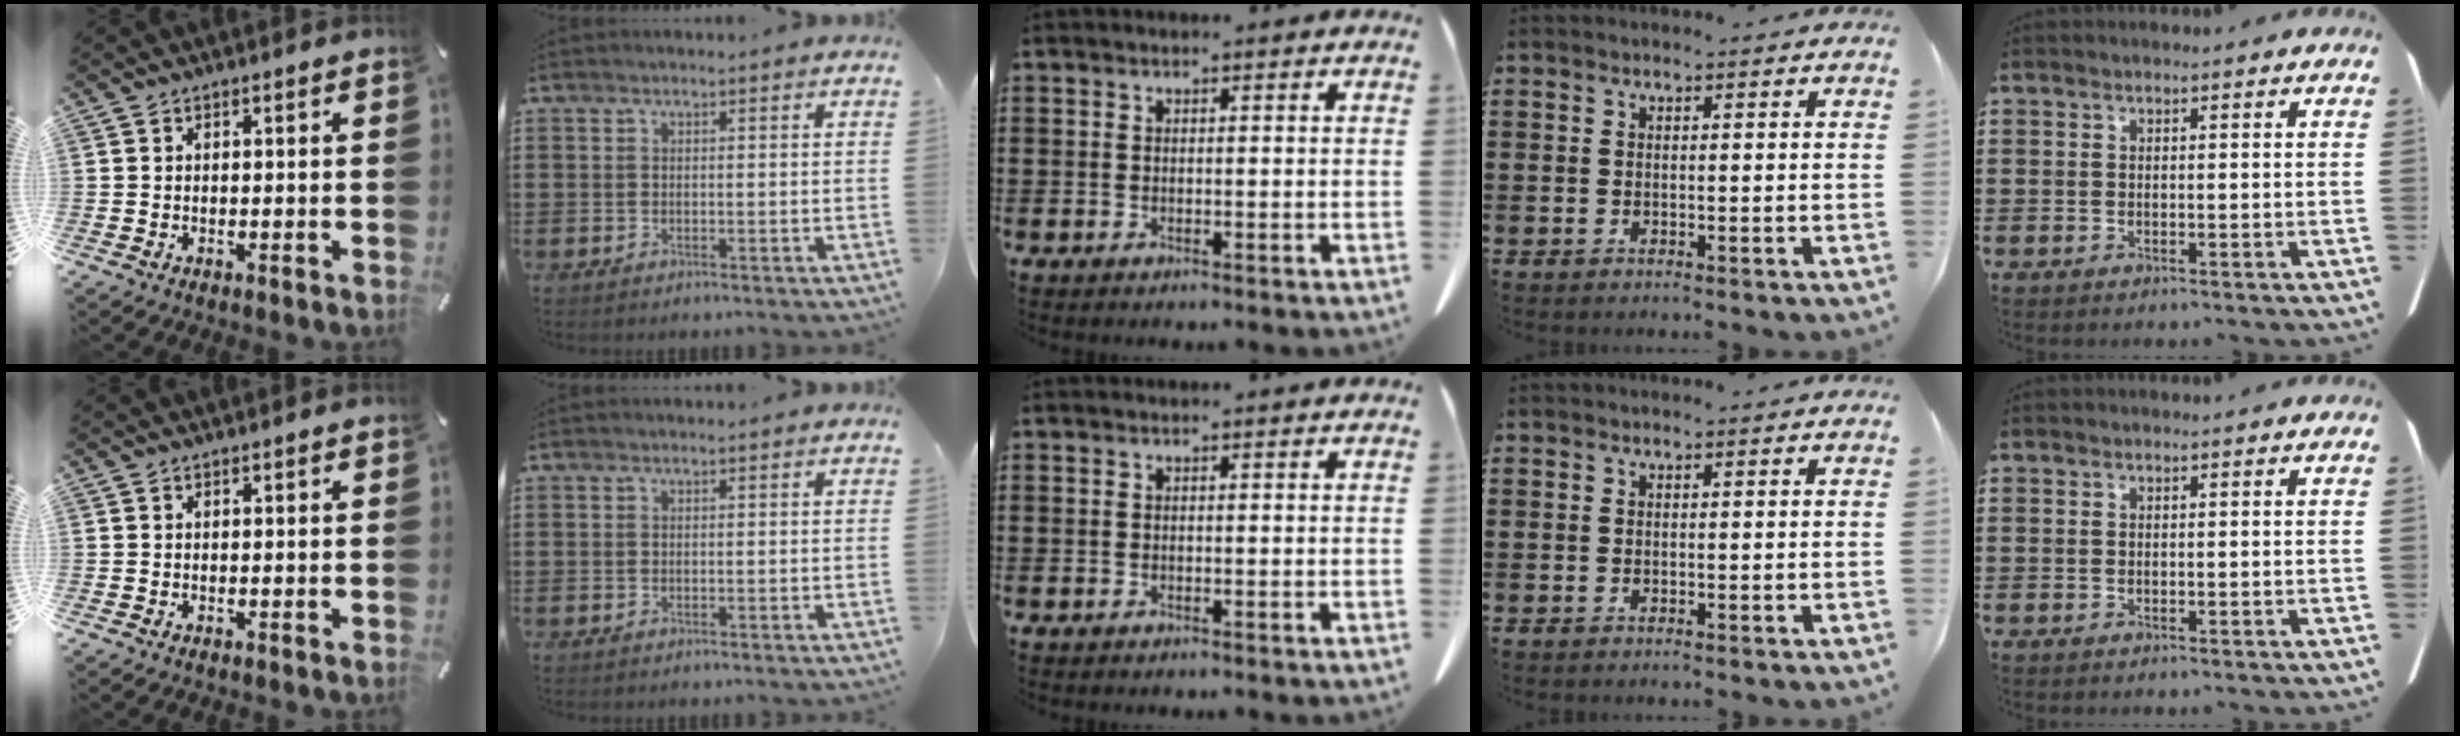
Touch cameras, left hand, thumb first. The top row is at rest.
{}